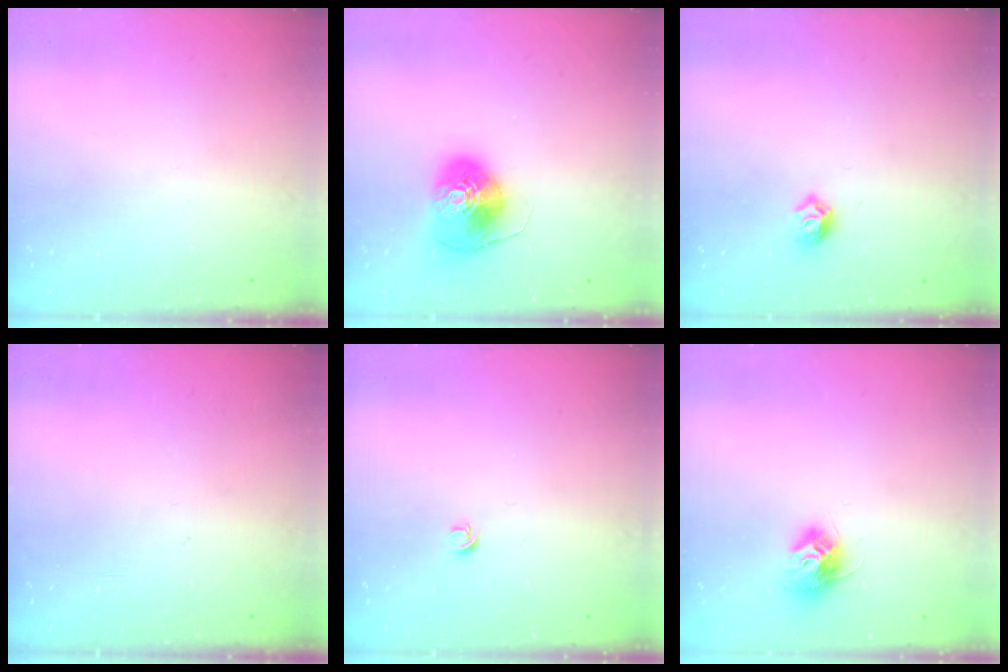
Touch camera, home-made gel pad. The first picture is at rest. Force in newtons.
{"total": 8.4, "press": 8.3, "slide": 1.5}
{"total": 5.6, "press": 5.6, "slide": 0.8}
{"total": 0.0}
{"total": 3.9, "press": 3.9, "slide": 0.7}
{"total": 9.4, "press": 9.4, "slide": 0.2}